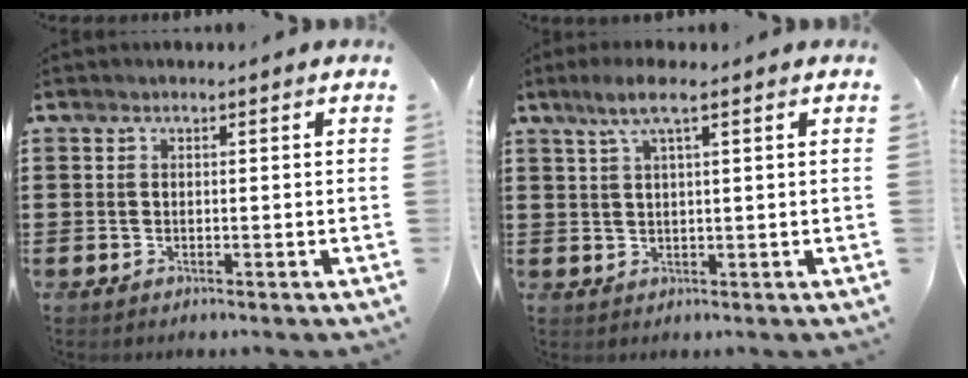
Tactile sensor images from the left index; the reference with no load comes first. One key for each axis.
{"total": 4.0, "fx": 2.0, "fy": 0.5, "fz": 3.4, "tx": -0.072, "ty": 0.004, "tz": 0.032}